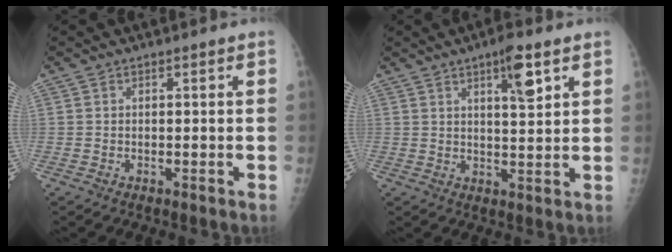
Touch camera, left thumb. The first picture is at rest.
{"total": 6.5, "force": [3.4, 1.6, 5.2], "torque": [-0.073, -0.018, 0.052]}